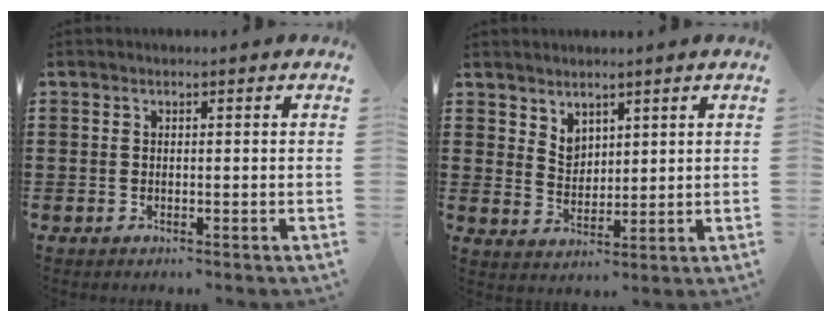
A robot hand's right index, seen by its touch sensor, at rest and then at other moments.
{"total": 3.4, "force": [2.9, 1.8, 0.2], "torque": [-0.013, -0.001, 0.055]}